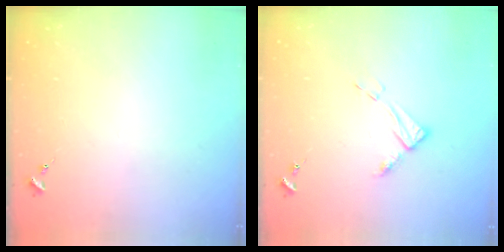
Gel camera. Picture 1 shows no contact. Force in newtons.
{"total": 7.7, "press": 7.7, "slide": 0.6}